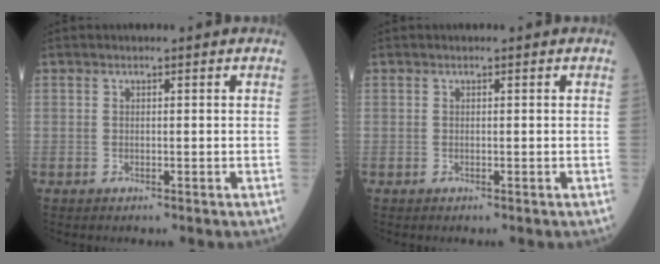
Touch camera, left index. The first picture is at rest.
{"total": 0.0}